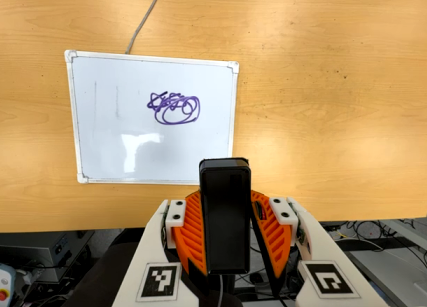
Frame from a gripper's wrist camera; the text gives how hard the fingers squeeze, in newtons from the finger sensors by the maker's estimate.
{"total": 5.8, "left": 4.9, "right": 6.8}